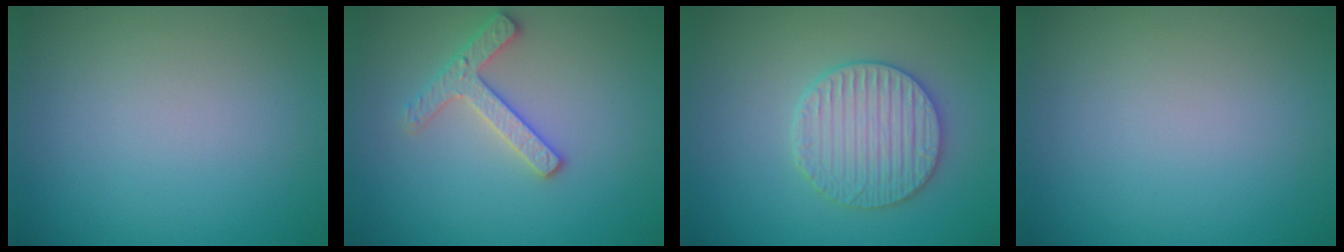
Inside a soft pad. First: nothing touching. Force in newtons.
{"total": 2.6, "press": 2.6, "slide": 0.3}
{"total": 4.1, "press": 3.8, "slide": 1.4}
{"total": 0.0}